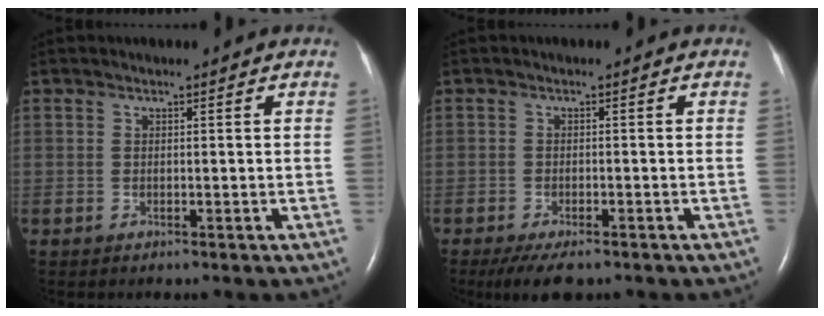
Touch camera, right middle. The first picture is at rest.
{"total": 5.4, "force": [-4.0, 1.7, 3.2], "torque": [-0.053, -0.010, -0.063]}